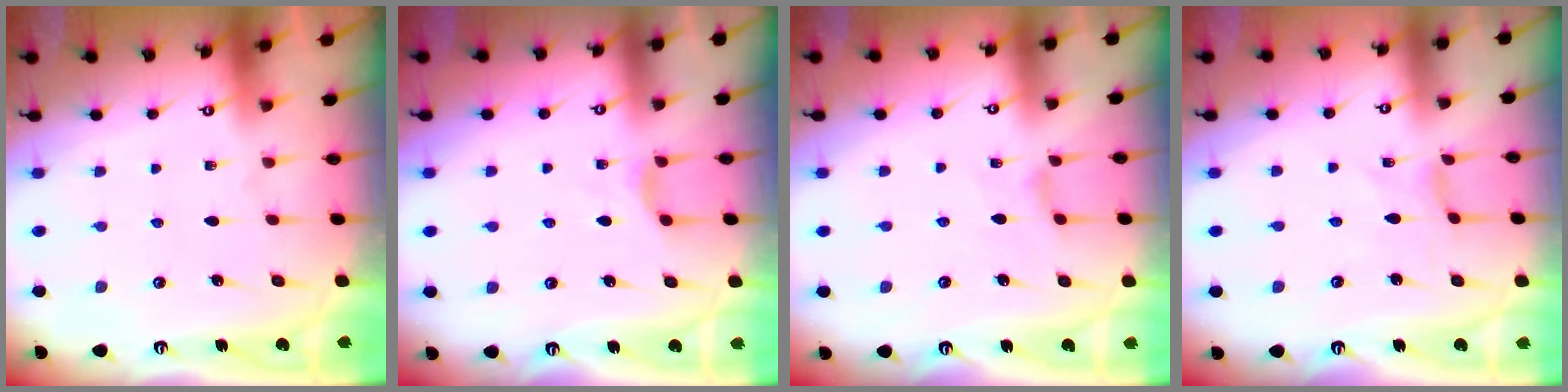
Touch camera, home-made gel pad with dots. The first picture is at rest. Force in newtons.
{"total": 3.5, "press": 3.5, "slide": 0.6}
{"total": 2.0, "press": 1.9, "slide": 0.5}
{"total": 0.0}